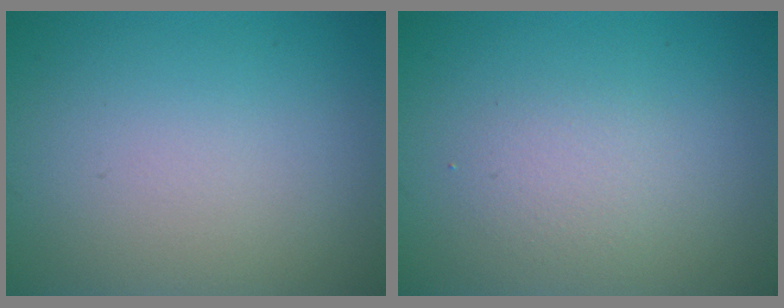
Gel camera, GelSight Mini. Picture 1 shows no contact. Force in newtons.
{"total": 1.6, "press": 1.6, "slide": 0.1}